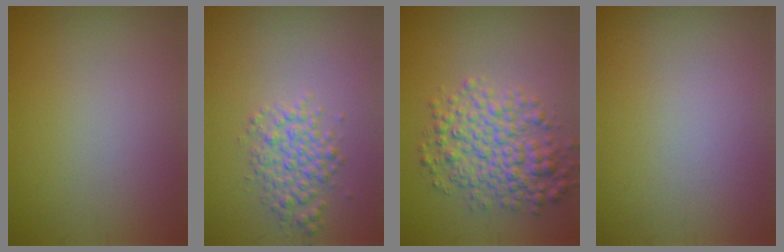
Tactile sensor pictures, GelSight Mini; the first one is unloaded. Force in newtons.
{"total": 3.0, "press": 3.0, "slide": 0.1}
{"total": 5.5, "press": 5.5, "slide": 0.1}
{"total": 0.0}